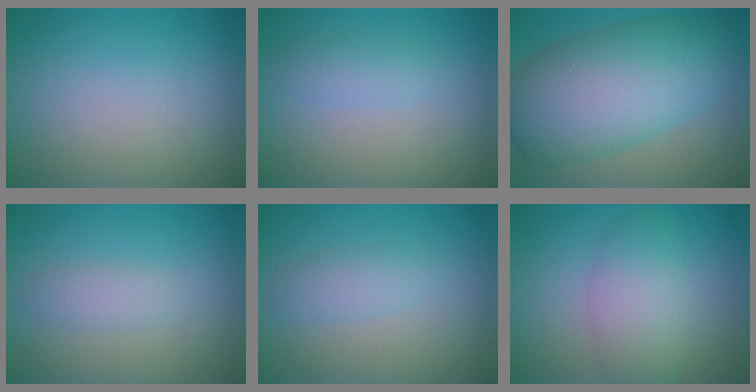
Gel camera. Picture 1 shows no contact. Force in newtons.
{"total": 1.5, "press": 1.5, "slide": 0.1}
{"total": 11.0, "press": 11.0, "slide": 0.4}
{"total": 1.4, "press": 1.4, "slide": 0.1}
{"total": 1.8, "press": 1.8, "slide": 0.0}
{"total": 4.2, "press": 4.2, "slide": 0.2}